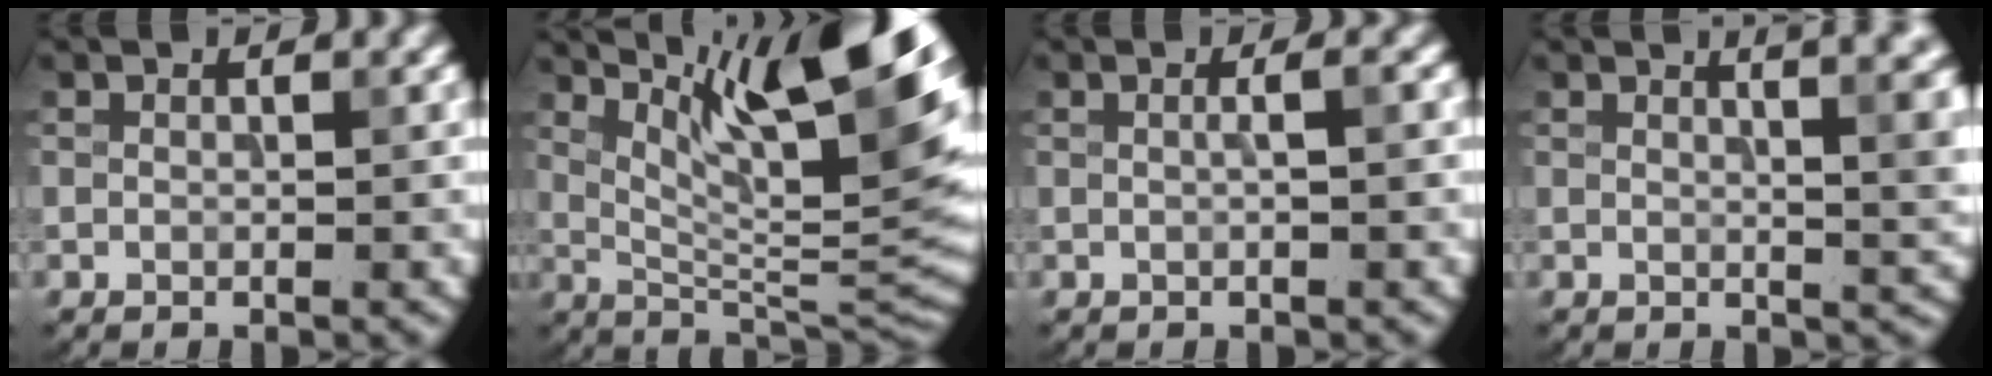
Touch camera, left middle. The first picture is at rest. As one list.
[{"total": 14.4, "force": [7.5, 3.3, 11.9], "torque": [-0.172, 0.002, 0.135]}, {"total": 0.9, "force": [0.0, 0.1, 0.9], "torque": [-0.013, 0.003, -0.002]}, {"total": 7.8, "force": [2.4, 3.1, 6.7], "torque": [-0.027, 0.026, 0.014]}]